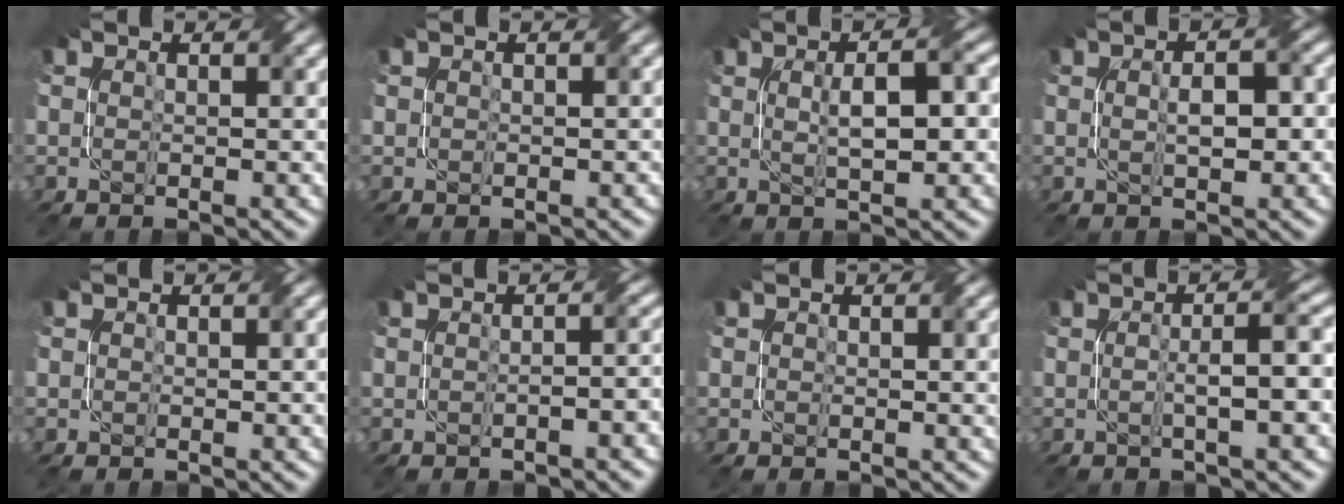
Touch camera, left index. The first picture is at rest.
{"total": 0.5, "force": [0.3, 0.4, 0.1], "torque": [0.000, 0.000, 0.006]}
{"total": 5.0, "force": [0.6, 1.4, 4.7], "torque": [-0.067, 0.008, 0.007]}
{"total": 3.3, "force": [0.1, 1.3, 3.0], "torque": [-0.041, 0.000, 0.003]}
{"total": 0.9, "force": [0.4, 0.6, 0.6], "torque": [-0.007, 0.001, 0.007]}
{"total": 1.9, "force": [-0.6, 0.7, 1.7], "torque": [-0.017, 0.004, -0.007]}
{"total": 1.4, "force": [0.7, 0.8, 1.0], "torque": [-0.011, -0.001, 0.012]}
{"total": 4.1, "force": [-0.3, 0.7, 4.0], "torque": [-0.065, 0.009, -0.005]}